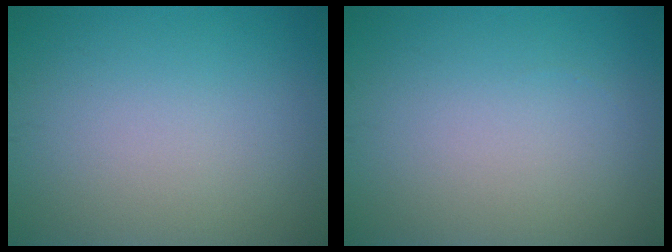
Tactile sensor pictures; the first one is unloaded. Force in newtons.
{"total": 0.0}